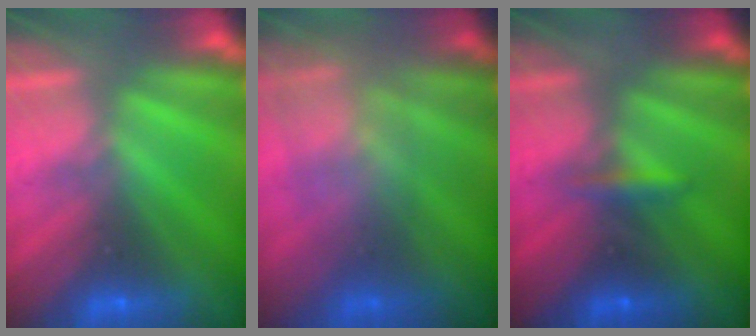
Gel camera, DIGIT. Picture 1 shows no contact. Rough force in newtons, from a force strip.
{"total": 8.5}
{"total": 3.3}